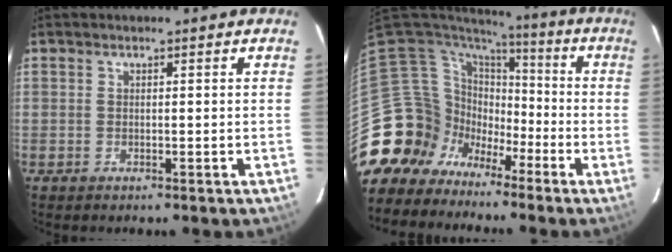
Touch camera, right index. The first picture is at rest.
{"total": 14.2, "force": [-7.2, 12.0, 2.4], "torque": [-0.080, 0.042, -0.134]}